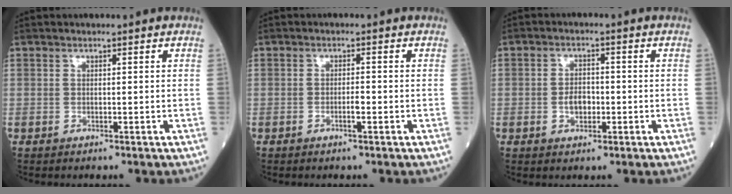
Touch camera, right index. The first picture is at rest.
{"total": 1.6, "force": [-0.7, 0.2, 1.4], "torque": [-0.025, 0.001, -0.014]}
{"total": 3.2, "force": [-0.8, 1.9, 2.4], "torque": [-0.043, 0.003, -0.013]}